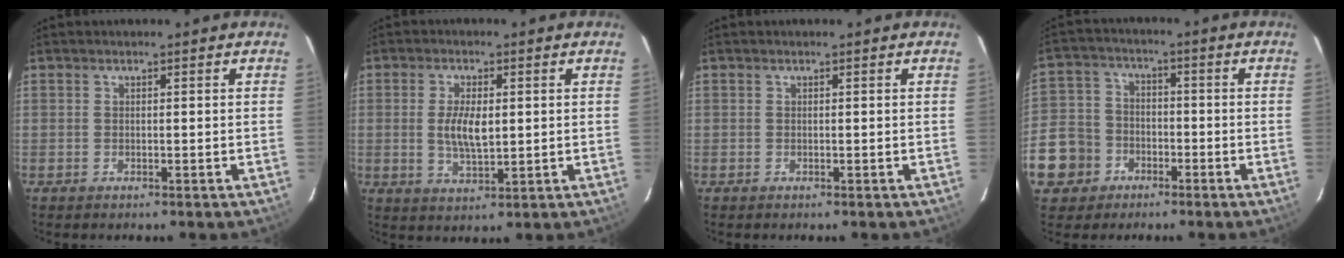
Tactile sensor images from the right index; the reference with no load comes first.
{"total": 6.3, "force": [0.5, 2.8, 5.6], "torque": [-0.107, -0.003, 0.012]}
{"total": 0.0}
{"total": 12.8, "force": [-4.9, 11.2, 3.9], "torque": [-0.138, 0.025, -0.077]}